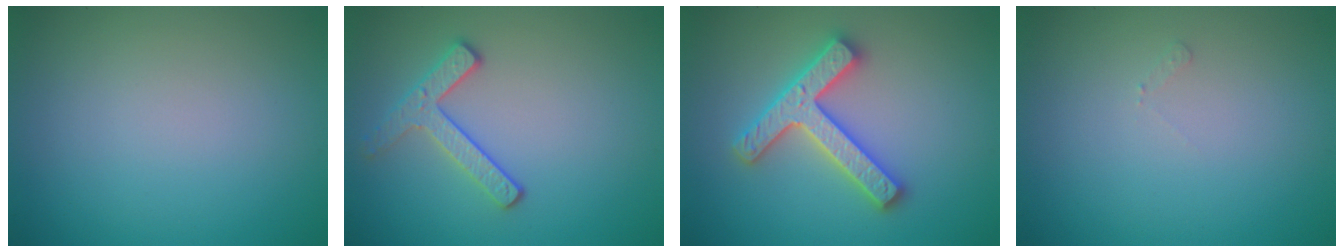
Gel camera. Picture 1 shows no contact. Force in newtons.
{"total": 2.5, "press": 2.3, "slide": 0.9}
{"total": 4.7, "press": 4.7, "slide": 0.8}
{"total": 0.5, "press": 0.5, "slide": 0.2}